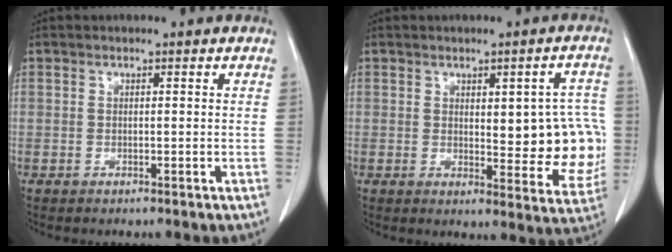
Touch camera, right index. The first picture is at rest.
{"total": 11.5, "force": [0.5, 4.1, 10.8], "torque": [-0.113, 0.003, 0.014]}